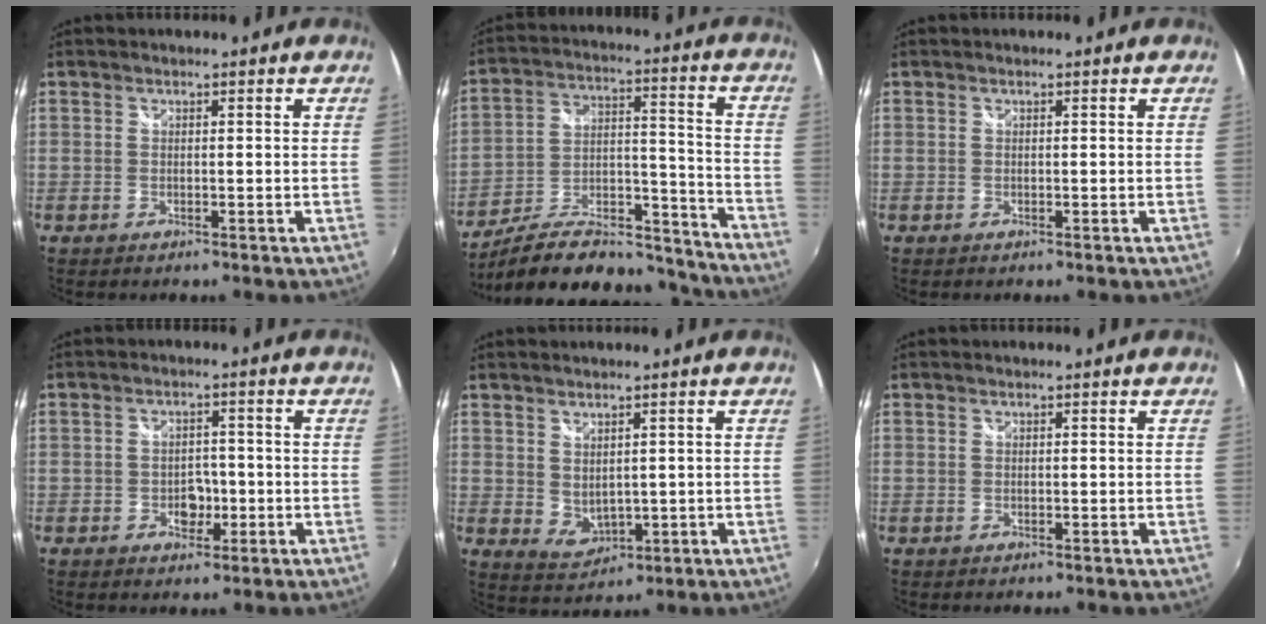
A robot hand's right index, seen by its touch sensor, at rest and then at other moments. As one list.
[{"total": 24.8, "force": [-21.2, 7.5, 10.6], "torque": [-0.178, 0.016, -0.296]}, {"total": 0.0}, {"total": 4.1, "force": [-1.5, 3.2, 2.1], "torque": [-0.033, 0.006, -0.022]}, {"total": 4.4, "force": [1.5, 3.2, 2.6], "torque": [-0.042, -0.006, 0.036]}, {"total": 0.0}]